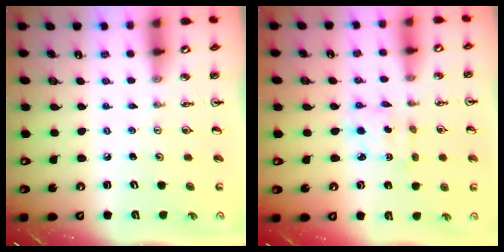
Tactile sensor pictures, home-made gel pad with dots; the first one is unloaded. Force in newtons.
{"total": 2.1, "press": 2.0, "slide": 0.4}